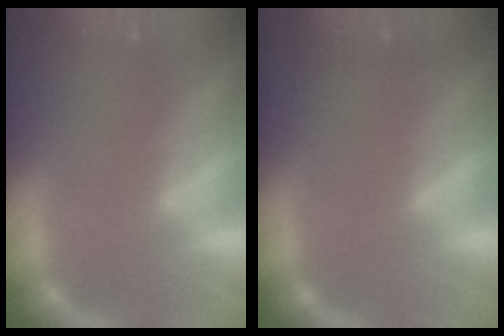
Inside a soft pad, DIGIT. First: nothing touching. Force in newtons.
{"total": 0.9}